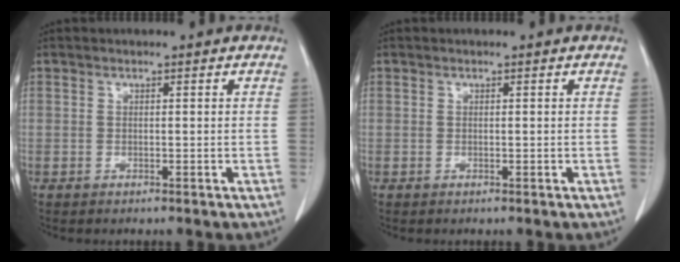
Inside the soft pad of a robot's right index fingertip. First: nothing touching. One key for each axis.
{"total": 0.0}